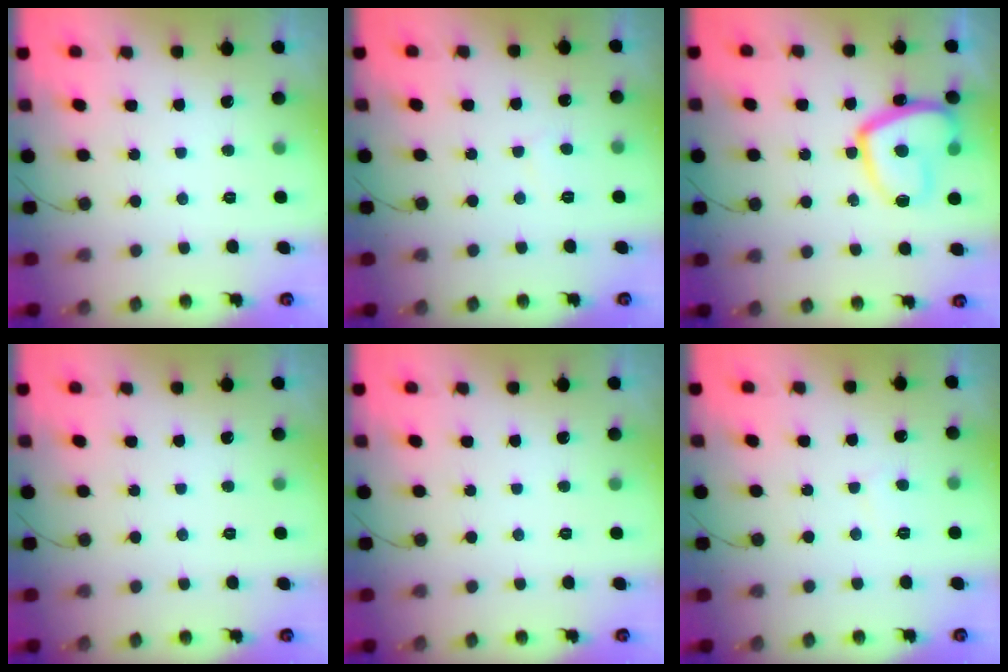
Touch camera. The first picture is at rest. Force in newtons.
{"total": 2.6, "press": 2.6, "slide": 0.2}
{"total": 16.0, "press": 15.9, "slide": 1.3}
{"total": 0.0}
{"total": 0.0}
{"total": 2.6, "press": 2.6, "slide": 0.2}